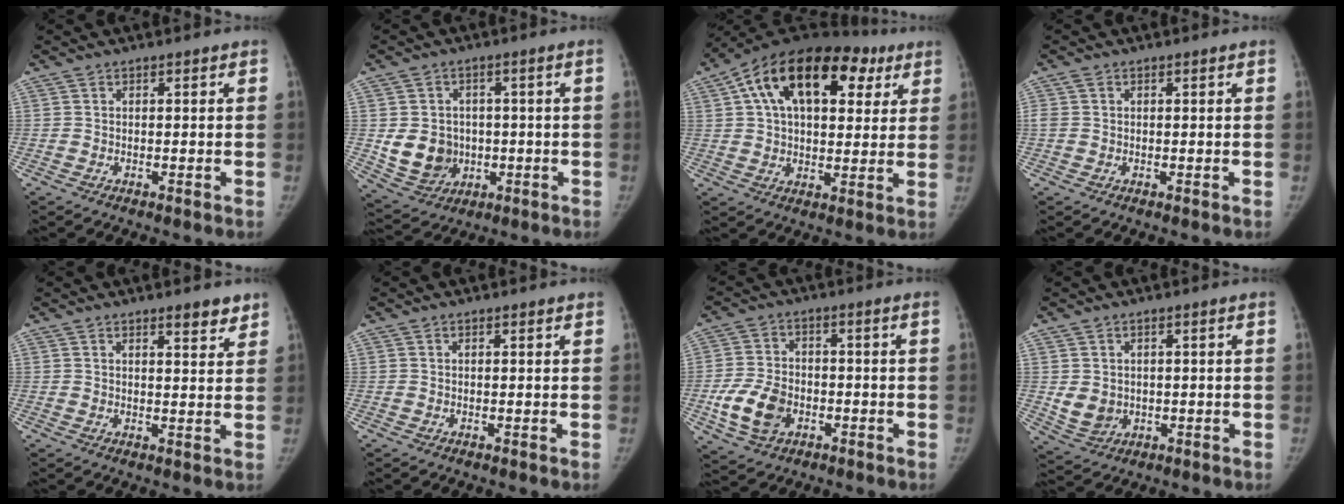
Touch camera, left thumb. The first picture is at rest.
{"total": 9.0, "force": [-0.6, 7.9, 4.2], "torque": [-0.038, 0.003, 0.009]}
{"total": 24.3, "force": [9.6, 14.0, 17.4], "torque": [-0.259, 0.038, 0.148]}
{"total": 1.7, "force": [0.2, 1.4, 1.0], "torque": [-0.028, 0.005, 0.004]}
{"total": 3.8, "force": [2.9, 1.2, 2.1], "torque": [-0.014, -0.020, 0.039]}
{"total": 0.0}
{"total": 9.3, "force": [-2.9, 6.6, 6.0], "torque": [-0.106, 0.010, -0.050]}
{"total": 5.1, "force": [0.1, 4.4, 2.6], "torque": [-0.028, -0.007, 0.017]}